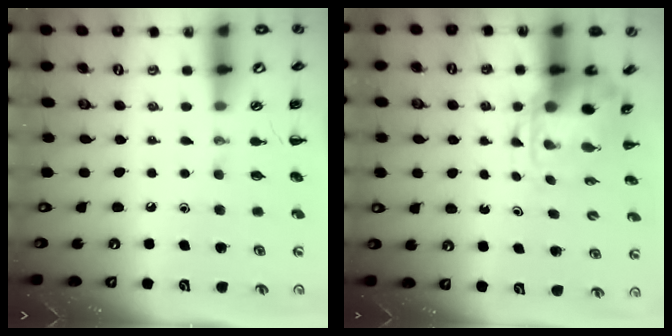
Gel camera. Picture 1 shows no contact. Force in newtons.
{"total": 4.0, "press": 3.8, "slide": 1.1}